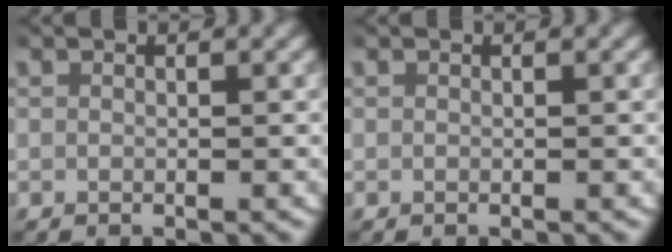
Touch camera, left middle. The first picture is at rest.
{"total": 0.0}